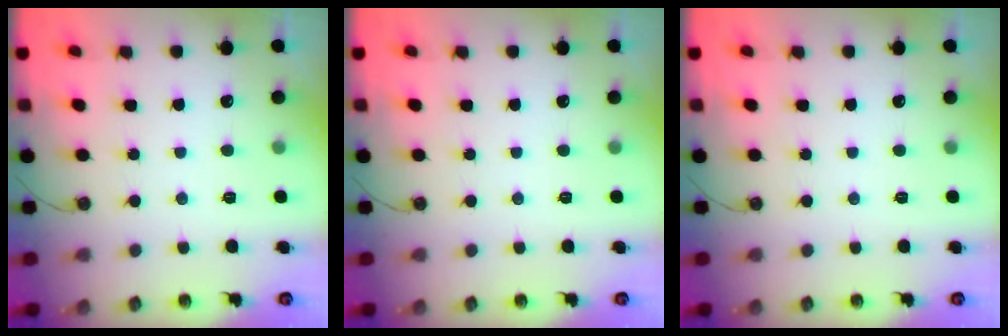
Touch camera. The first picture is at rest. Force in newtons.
{"total": 0.0}
{"total": 0.0}